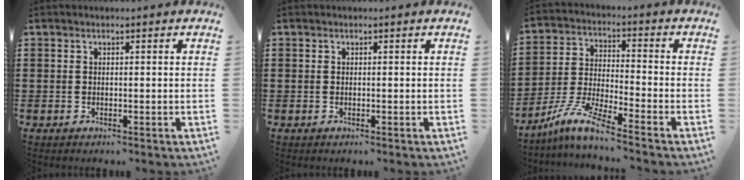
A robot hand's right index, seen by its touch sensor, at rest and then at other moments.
{"total": 0.0}
{"total": 8.0, "force": [-6.7, -0.1, 4.4], "torque": [-0.110, -0.014, -0.140]}